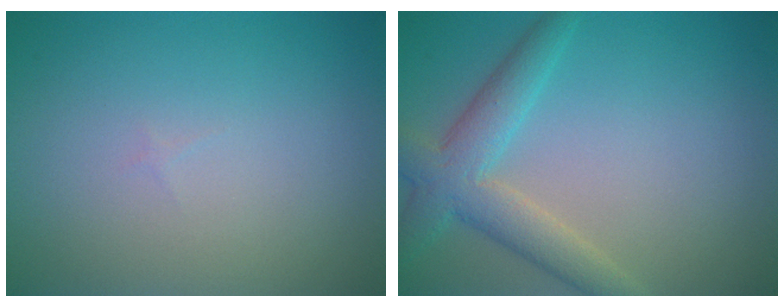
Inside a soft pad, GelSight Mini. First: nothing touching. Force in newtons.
{"total": 4.5, "press": 4.5, "slide": 0.2}